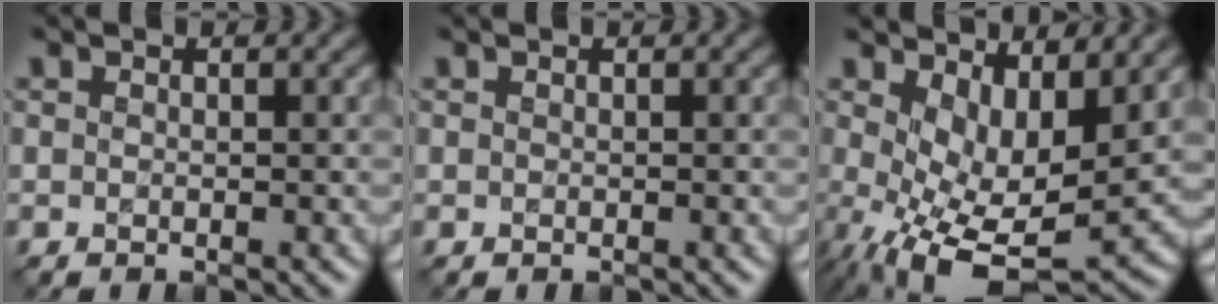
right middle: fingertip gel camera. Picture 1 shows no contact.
{"total": 0.0}
{"total": 9.6, "force": [0.0, 4.8, 8.4], "torque": [-0.160, -0.027, 0.011]}